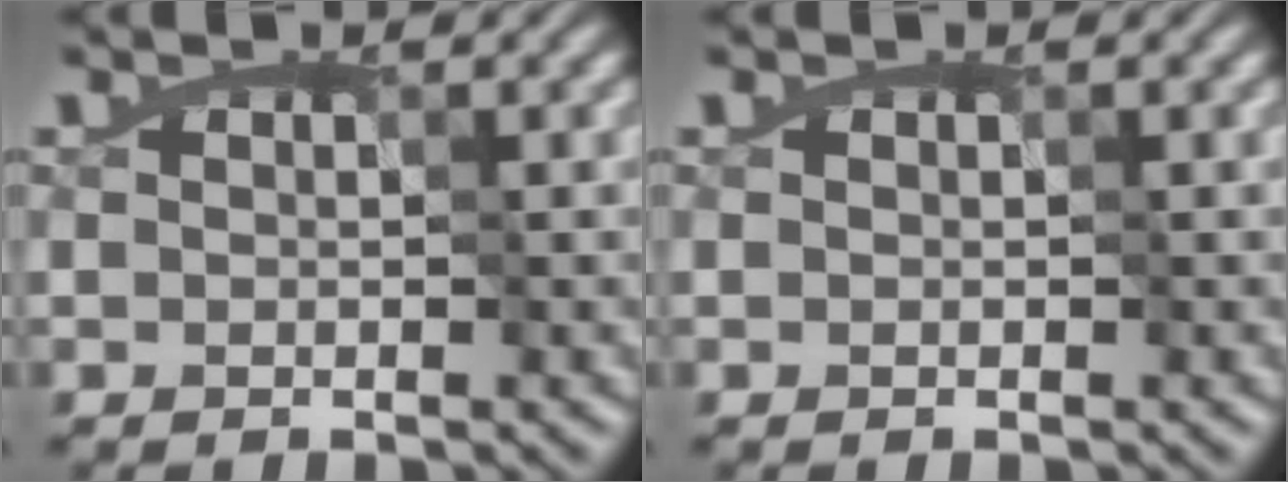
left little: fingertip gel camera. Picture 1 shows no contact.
{"total": 0.0}